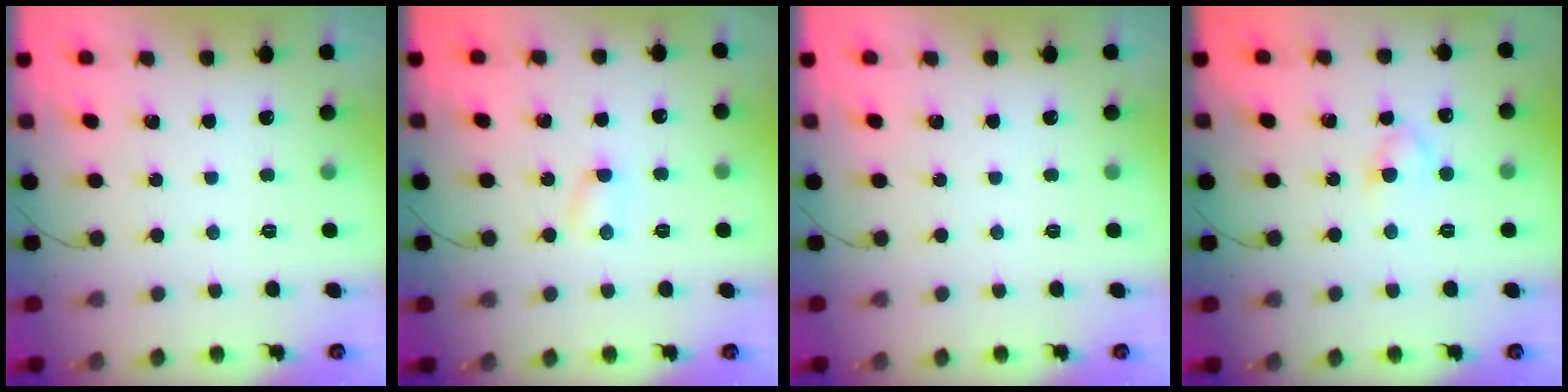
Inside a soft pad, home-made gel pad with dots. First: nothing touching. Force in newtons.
{"total": 1.8, "press": 1.7, "slide": 0.5}
{"total": 0.0}
{"total": 3.1, "press": 2.8, "slide": 1.3}